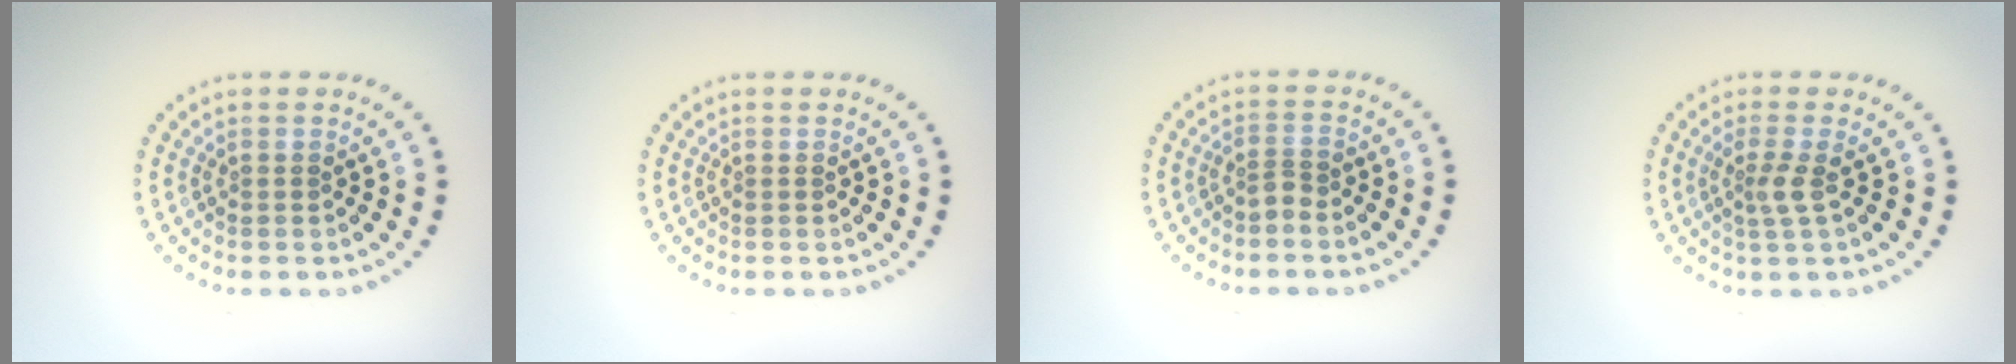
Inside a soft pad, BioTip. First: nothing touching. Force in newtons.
{"total": 0.0}
{"total": 1.1, "press": 0.7, "slide": 0.8}
{"total": 1.8, "press": 1.4, "slide": 1.2}